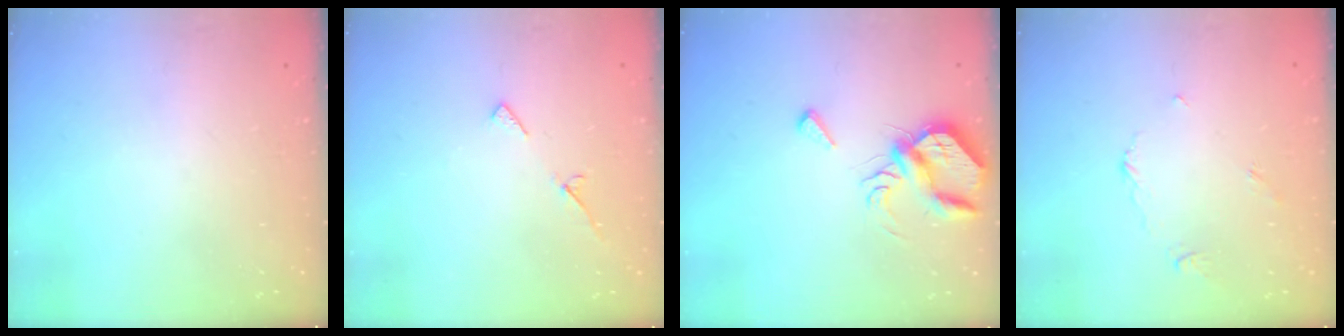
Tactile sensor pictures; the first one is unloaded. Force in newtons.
{"total": 5.5, "press": 5.5, "slide": 0.6}
{"total": 7.3, "press": 7.2, "slide": 0.7}
{"total": 3.4, "press": 3.4, "slide": 0.4}